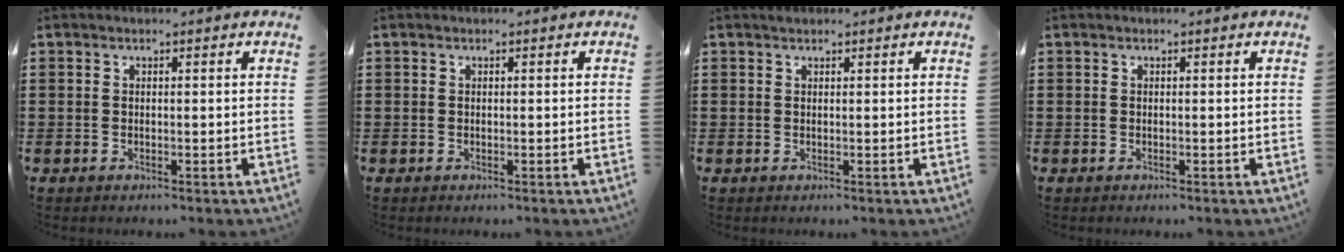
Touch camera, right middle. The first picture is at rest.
{"total": 0.0}
{"total": 0.0}
{"total": 0.0}